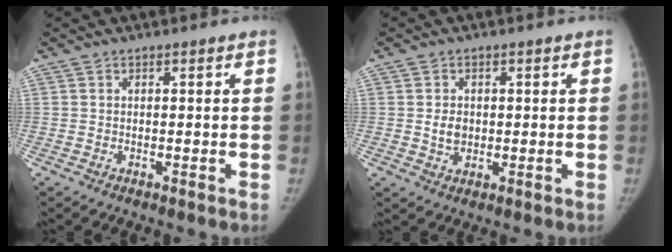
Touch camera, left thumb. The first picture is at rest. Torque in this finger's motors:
{"motor_torque": [0.06, 0.03, 0.21, -0.32, 0.03]}